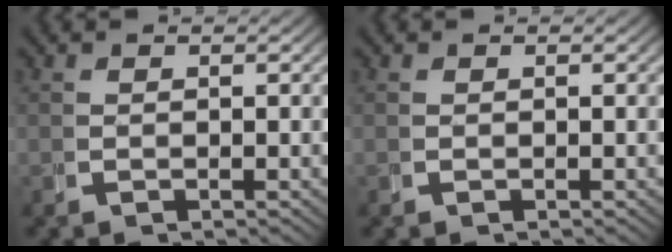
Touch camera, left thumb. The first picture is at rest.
{"total": 0.0}